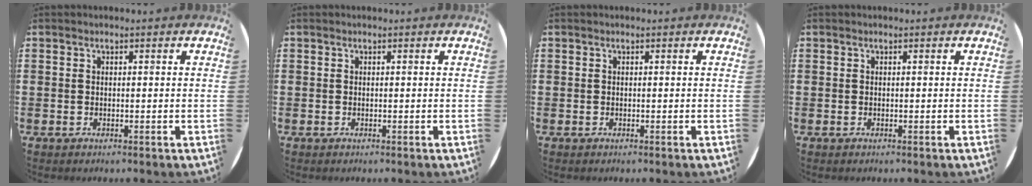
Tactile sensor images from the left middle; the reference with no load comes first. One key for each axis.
{"total": 0.0}
{"total": 0.0}
{"total": 0.0}